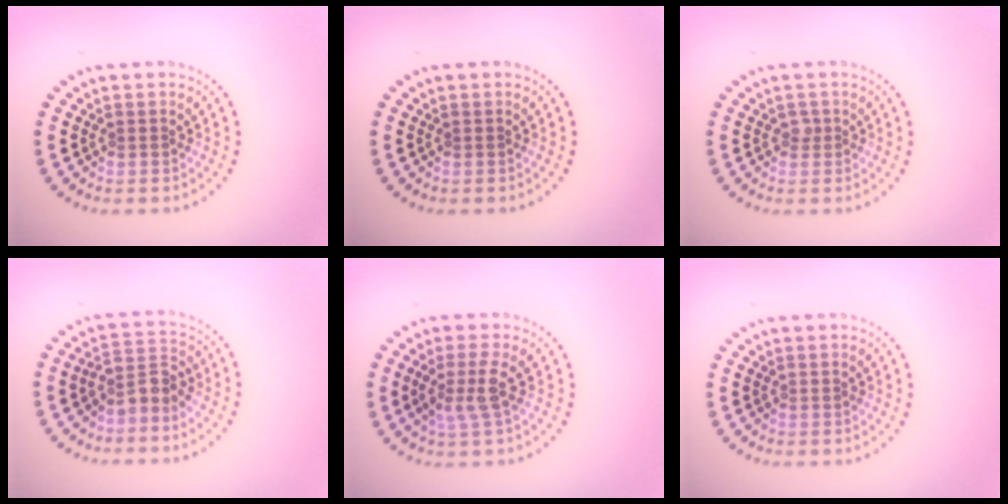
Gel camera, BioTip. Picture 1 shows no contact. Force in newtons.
{"total": 0.0}
{"total": 0.7, "press": 0.5, "slide": 0.6}
{"total": 2.6, "press": 2.0, "slide": 1.6}
{"total": 2.5, "press": 2.0, "slide": 1.5}
{"total": 0.0}